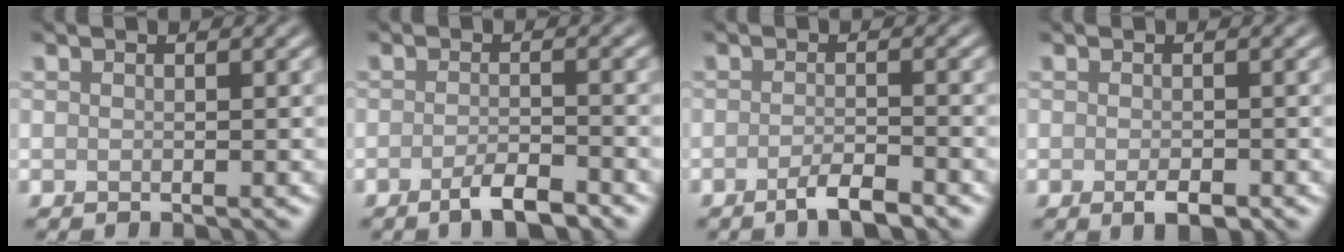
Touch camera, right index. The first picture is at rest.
{"total": 2.9, "force": [-2.0, 0.7, 2.0], "torque": [-0.036, 0.002, -0.039]}
{"total": 2.6, "force": [-1.7, 0.5, 1.9], "torque": [-0.031, 0.002, -0.036]}
{"total": 1.7, "force": [-0.8, 0.7, 1.3], "torque": [-0.021, -0.004, -0.013]}